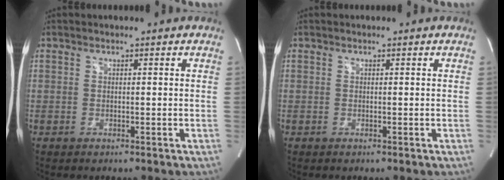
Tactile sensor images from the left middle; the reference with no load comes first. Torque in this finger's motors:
{"motor_torque": [0.00, 0.00, -0.01, 0.00]}